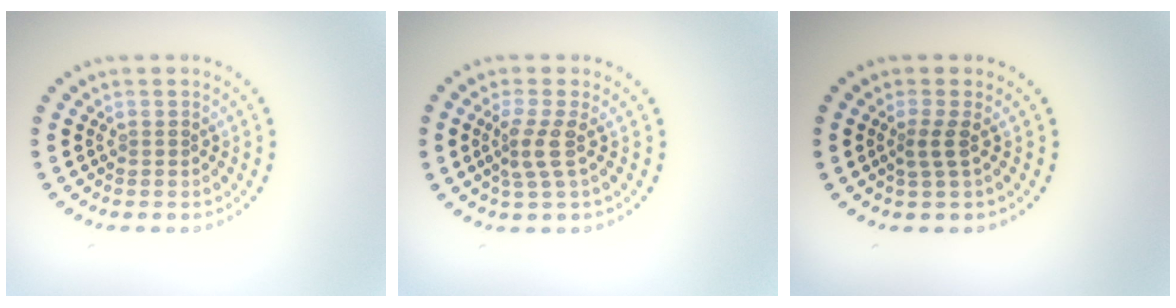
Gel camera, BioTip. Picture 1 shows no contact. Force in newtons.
{"total": 2.3, "press": 1.6, "slide": 1.7}
{"total": 1.7, "press": 1.1, "slide": 1.3}